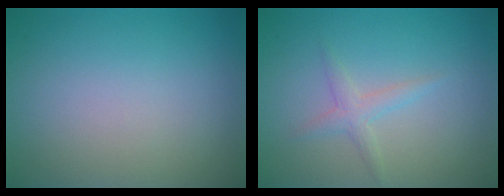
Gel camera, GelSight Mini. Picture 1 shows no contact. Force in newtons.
{"total": 1.6, "press": 1.6, "slide": 0.1}